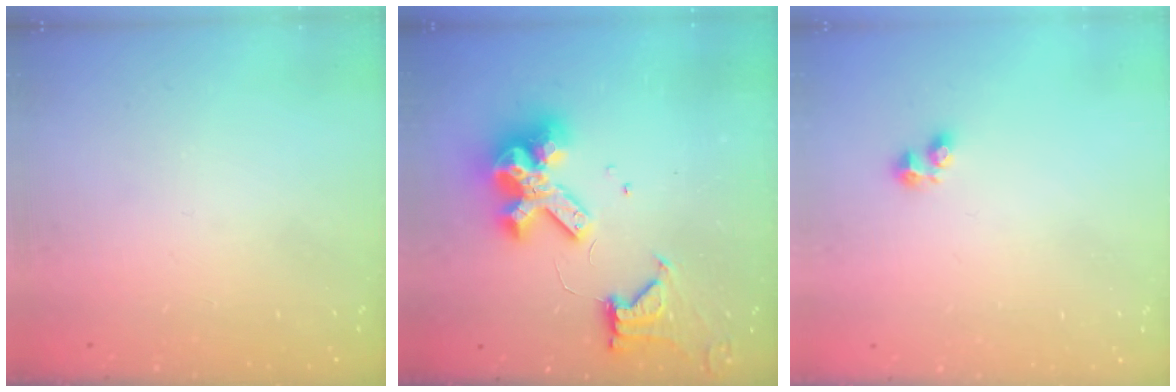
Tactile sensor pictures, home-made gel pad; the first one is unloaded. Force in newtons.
{"total": 14.6, "press": 14.5, "slide": 1.8}
{"total": 2.2, "press": 2.2, "slide": 0.5}